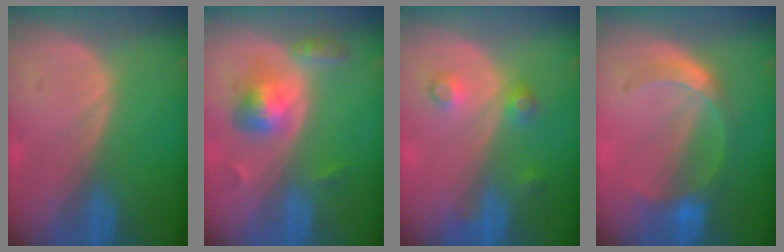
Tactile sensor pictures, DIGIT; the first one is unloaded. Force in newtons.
{"total": 5.2, "press": 5.2, "slide": 0.4}
{"total": 3.5, "press": 3.3, "slide": 1.3}
{"total": 5.7, "press": 5.4, "slide": 1.8}